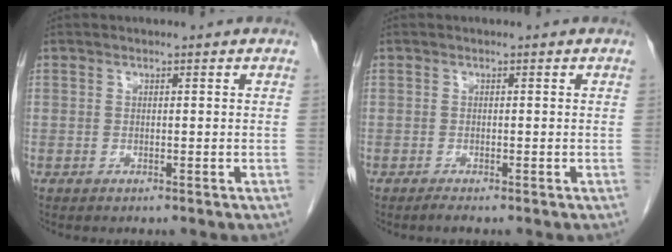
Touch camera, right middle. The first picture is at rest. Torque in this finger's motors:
{"motor_torque": [0.10, -0.02, -0.02, 0.00]}